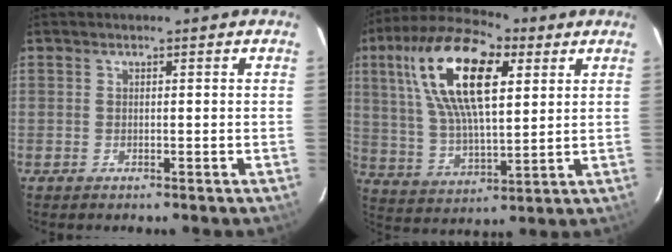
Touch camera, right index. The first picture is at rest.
{"total": 19.9, "force": [7.4, 8.6, 16.3], "torque": [-0.317, 0.027, 0.134]}